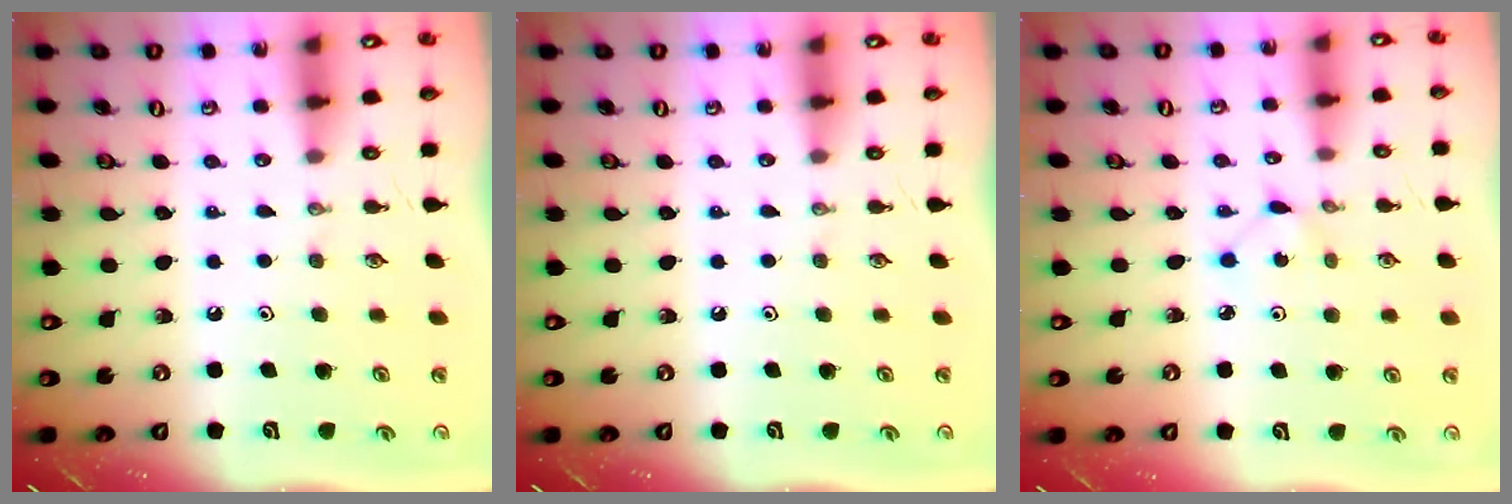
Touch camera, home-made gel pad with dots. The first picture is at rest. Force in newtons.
{"total": 0.0}
{"total": 1.2, "press": 1.2, "slide": 0.2}